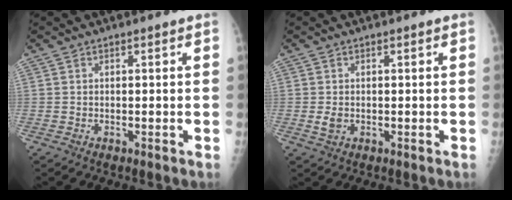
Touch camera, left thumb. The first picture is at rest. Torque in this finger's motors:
{"motor_torque": [-0.17, 0.11, 0.24, 0.02, 0.02]}